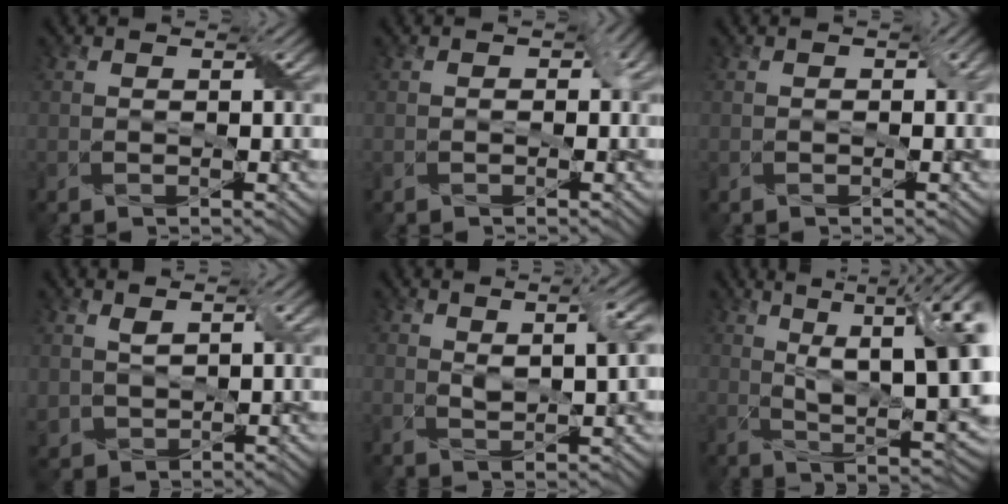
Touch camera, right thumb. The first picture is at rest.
{"total": 1.8, "force": [-0.1, 1.5, 1.1], "torque": [-0.014, -0.002, -0.001]}
{"total": 0.8, "force": [-0.1, 0.6, 0.5], "torque": [-0.006, -0.001, -0.001]}
{"total": 3.0, "force": [1.3, 1.8, 1.9], "torque": [-0.054, -0.002, 0.032]}
{"total": 4.1, "force": [1.5, 1.0, 3.7], "torque": [-0.064, 0.001, 0.028]}
{"total": 14.5, "force": [3.5, 5.4, 13.0], "torque": [-0.192, 0.019, 0.052]}